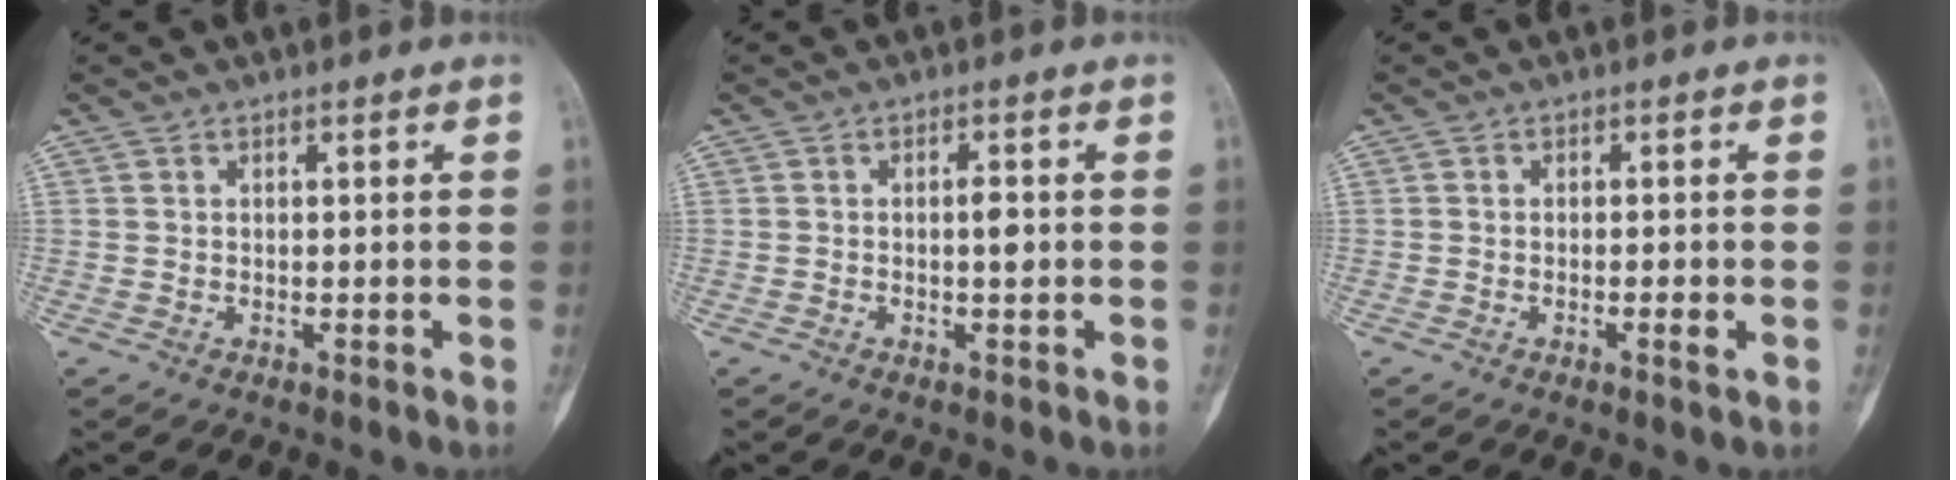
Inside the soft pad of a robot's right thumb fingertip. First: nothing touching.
{"total": 2.5, "force": [-0.2, 1.0, 2.2], "torque": [-0.033, 0.003, -0.005]}
{"total": 1.8, "force": [-0.6, 0.3, 1.7], "torque": [-0.032, 0.000, -0.011]}